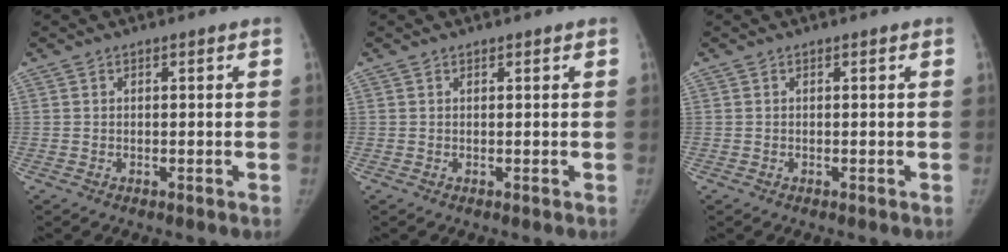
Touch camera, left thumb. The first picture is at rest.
{"total": 0.0}
{"total": 0.0}